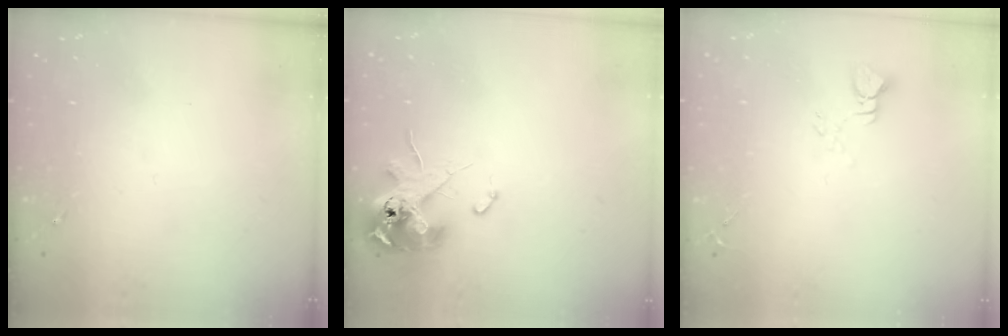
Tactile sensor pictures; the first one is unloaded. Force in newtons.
{"total": 11.6, "press": 11.4, "slide": 2.1}
{"total": 2.8, "press": 2.8, "slide": 0.2}